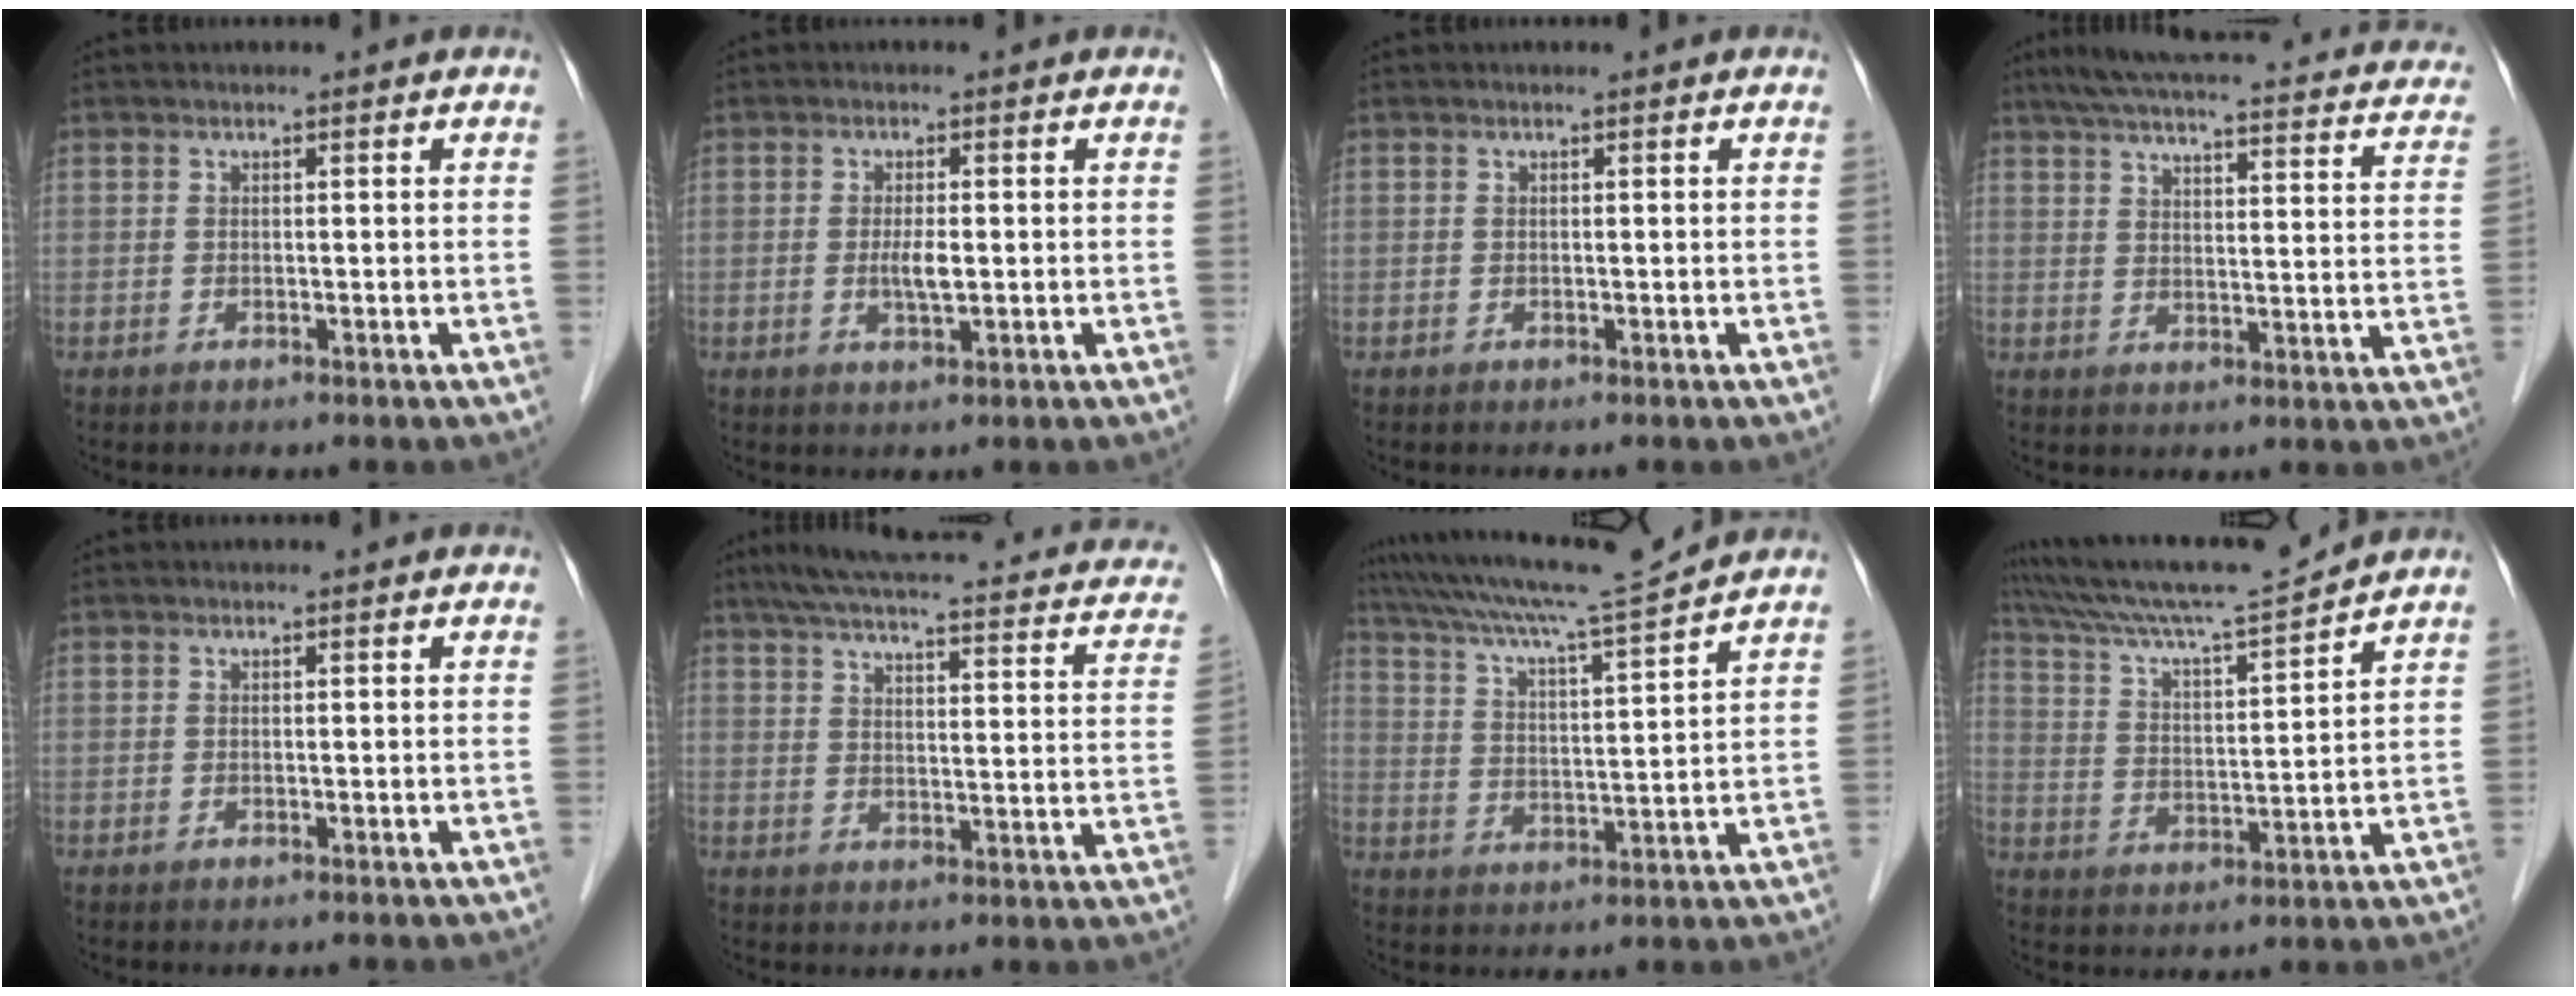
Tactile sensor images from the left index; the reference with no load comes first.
{"total": 2.6, "force": [-0.5, 0.5, 2.5], "torque": [-0.052, -0.005, -0.007]}
{"total": 0.0}
{"total": 26.7, "force": [22.3, 5.1, 13.8], "torque": [-0.199, 0.015, 0.261]}
{"total": 0.0}
{"total": 24.5, "force": [19.7, 5.1, 13.7], "torque": [-0.195, 0.023, 0.228]}
{"total": 13.1, "force": [11.9, -2.4, 4.9], "torque": [-0.095, -0.013, 0.194]}
{"total": 13.0, "force": [12.2, -1.9, 4.2], "torque": [-0.086, -0.009, 0.208]}